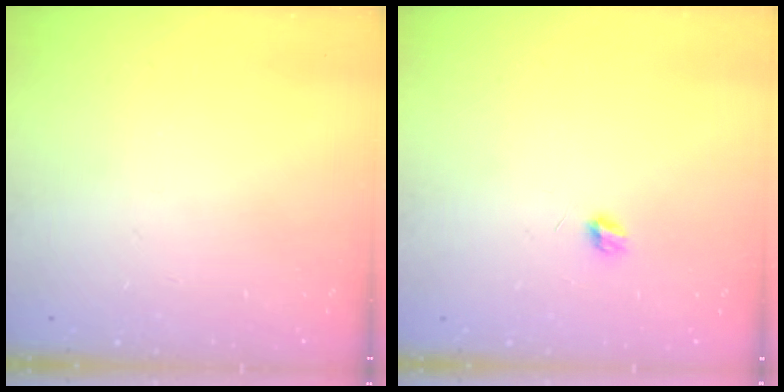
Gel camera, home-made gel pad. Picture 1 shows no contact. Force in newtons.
{"total": 3.9, "press": 3.9, "slide": 0.3}